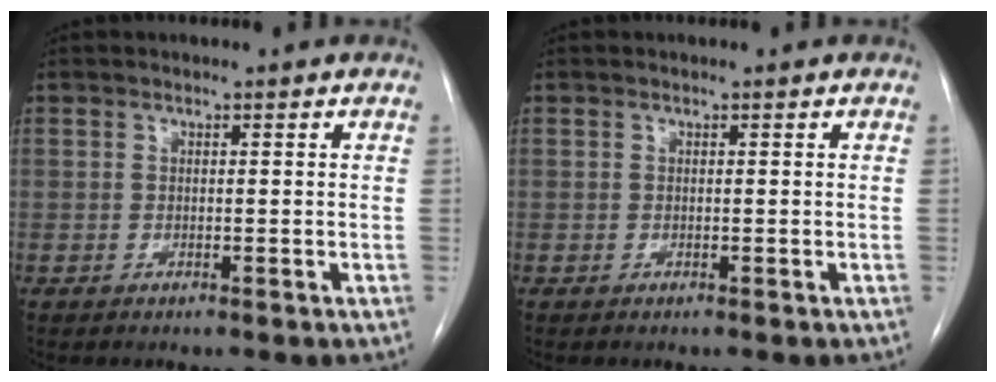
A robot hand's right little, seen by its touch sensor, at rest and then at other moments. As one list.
[{"total": 0.0}]